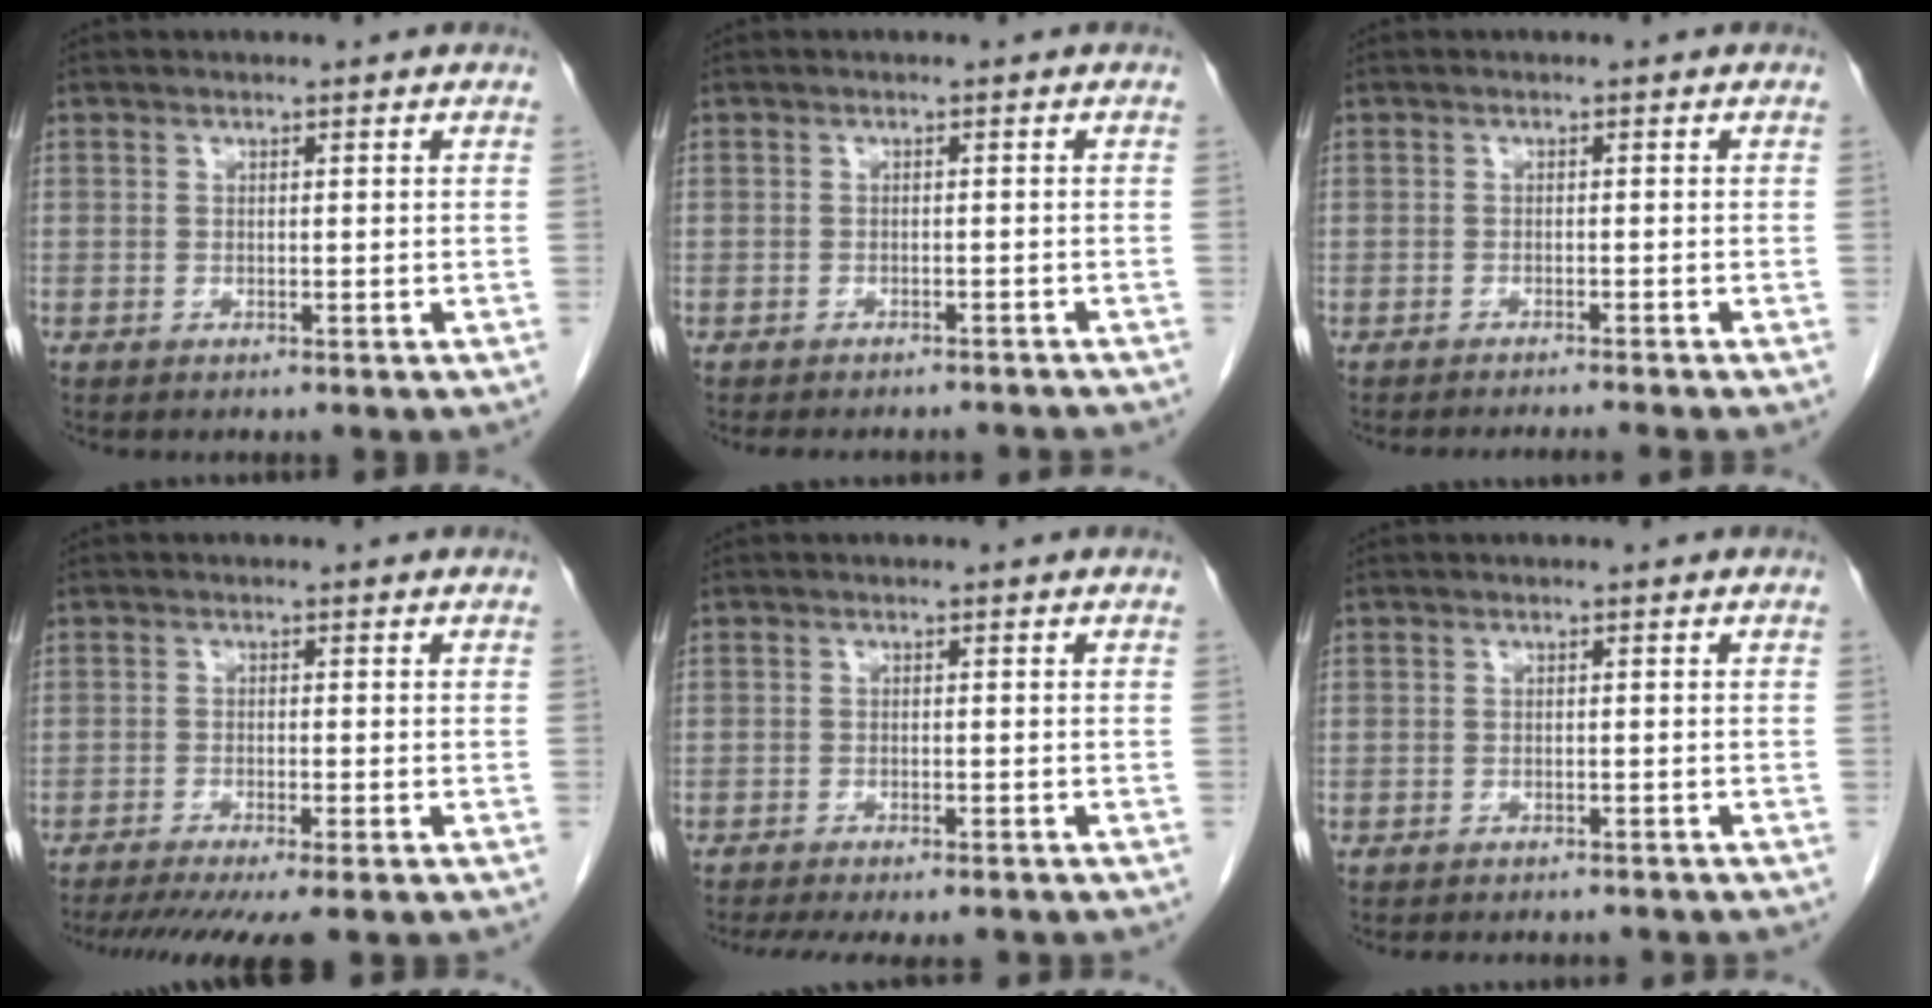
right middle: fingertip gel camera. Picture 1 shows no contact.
{"total": 9.6, "force": [-8.8, 2.3, 3.1], "torque": [-0.040, 0.001, -0.097]}
{"total": 5.2, "force": [-4.8, -1.0, 1.8], "torque": [-0.012, -0.008, -0.067]}
{"total": 11.7, "force": [-9.9, 0.1, 6.1], "torque": [-0.075, -0.026, -0.145]}
{"total": 11.5, "force": [-10.1, 2.4, 4.9], "torque": [-0.078, -0.010, -0.131]}
{"total": 8.1, "force": [-7.4, 1.8, 2.7], "torque": [-0.031, -0.001, -0.083]}